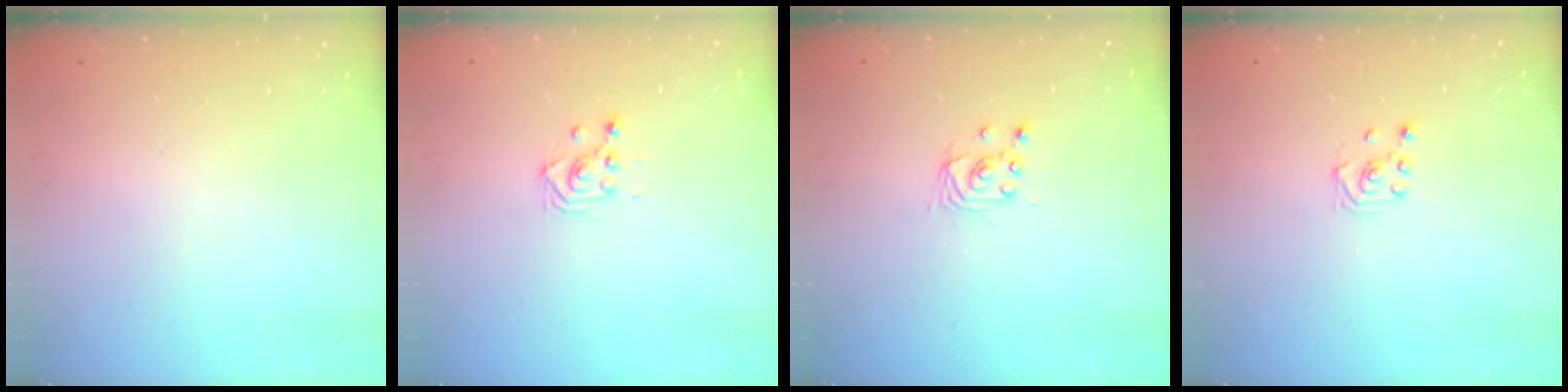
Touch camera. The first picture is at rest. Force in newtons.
{"total": 2.9, "press": 2.9, "slide": 0.1}
{"total": 2.8, "press": 2.8, "slide": 0.1}
{"total": 1.9, "press": 1.7, "slide": 0.8}